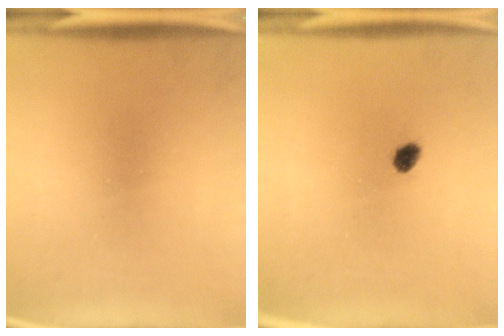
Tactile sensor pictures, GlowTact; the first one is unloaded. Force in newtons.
{"total": 2.2}